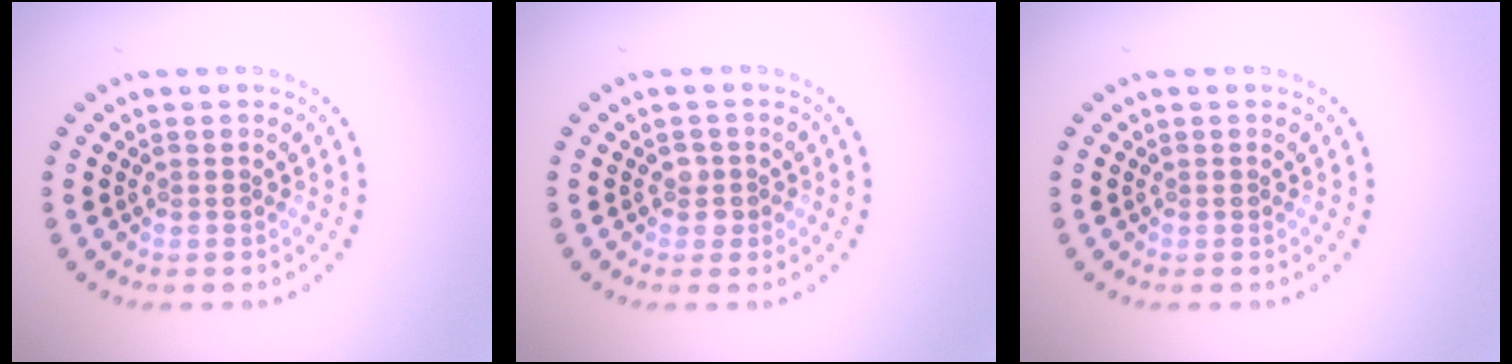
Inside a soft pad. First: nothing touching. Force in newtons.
{"total": 1.1, "press": 1.1, "slide": 0.3}
{"total": 0.0}